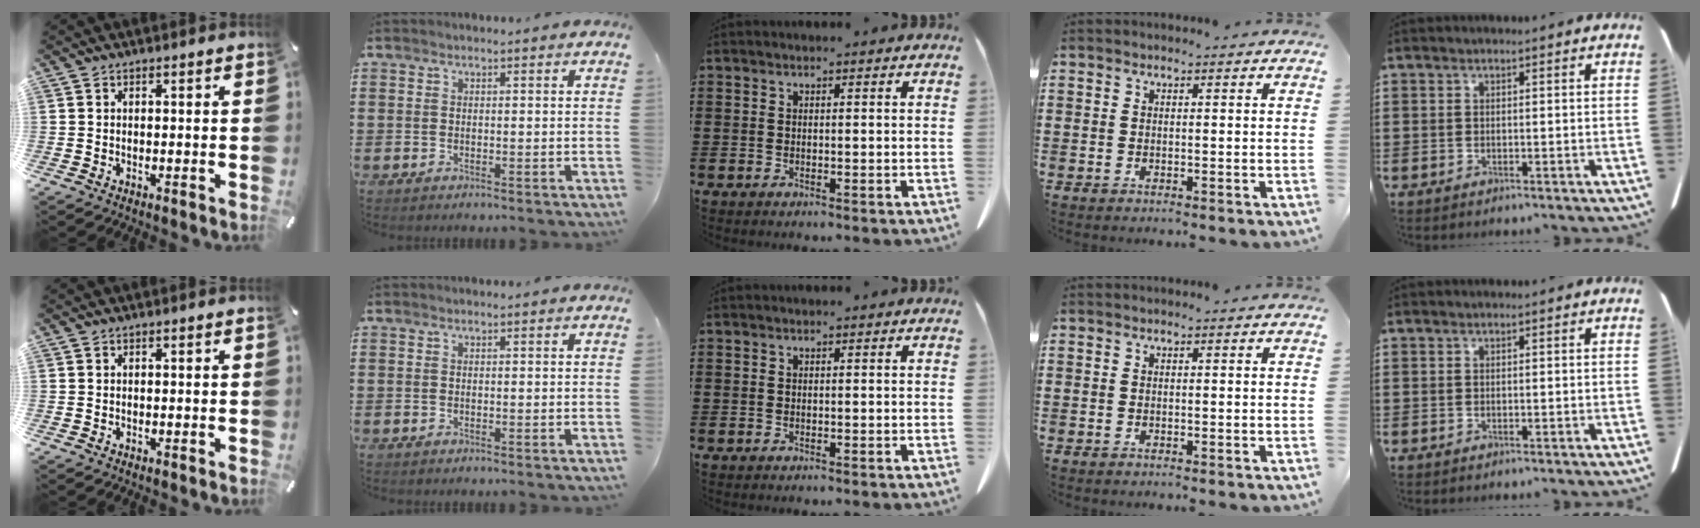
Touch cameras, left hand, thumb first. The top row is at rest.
{}